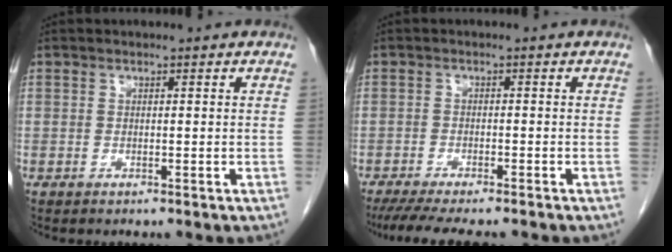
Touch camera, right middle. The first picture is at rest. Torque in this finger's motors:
{"motor_torque": [0.26, -0.16, 0.04, 0.03]}